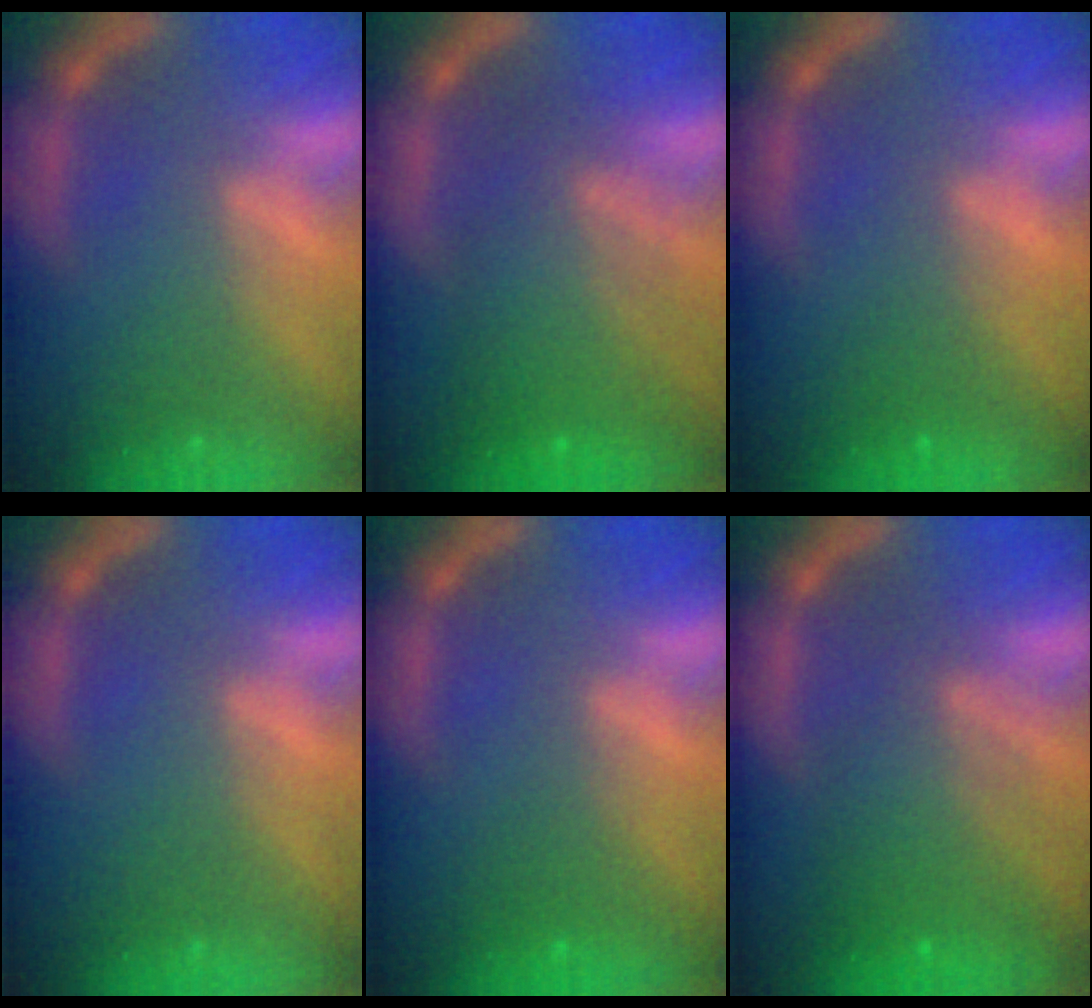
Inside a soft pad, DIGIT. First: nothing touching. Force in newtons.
{"total": 7.0}
{"total": 1.5}
{"total": 0.0}
{"total": 1.5}
{"total": 6.0}